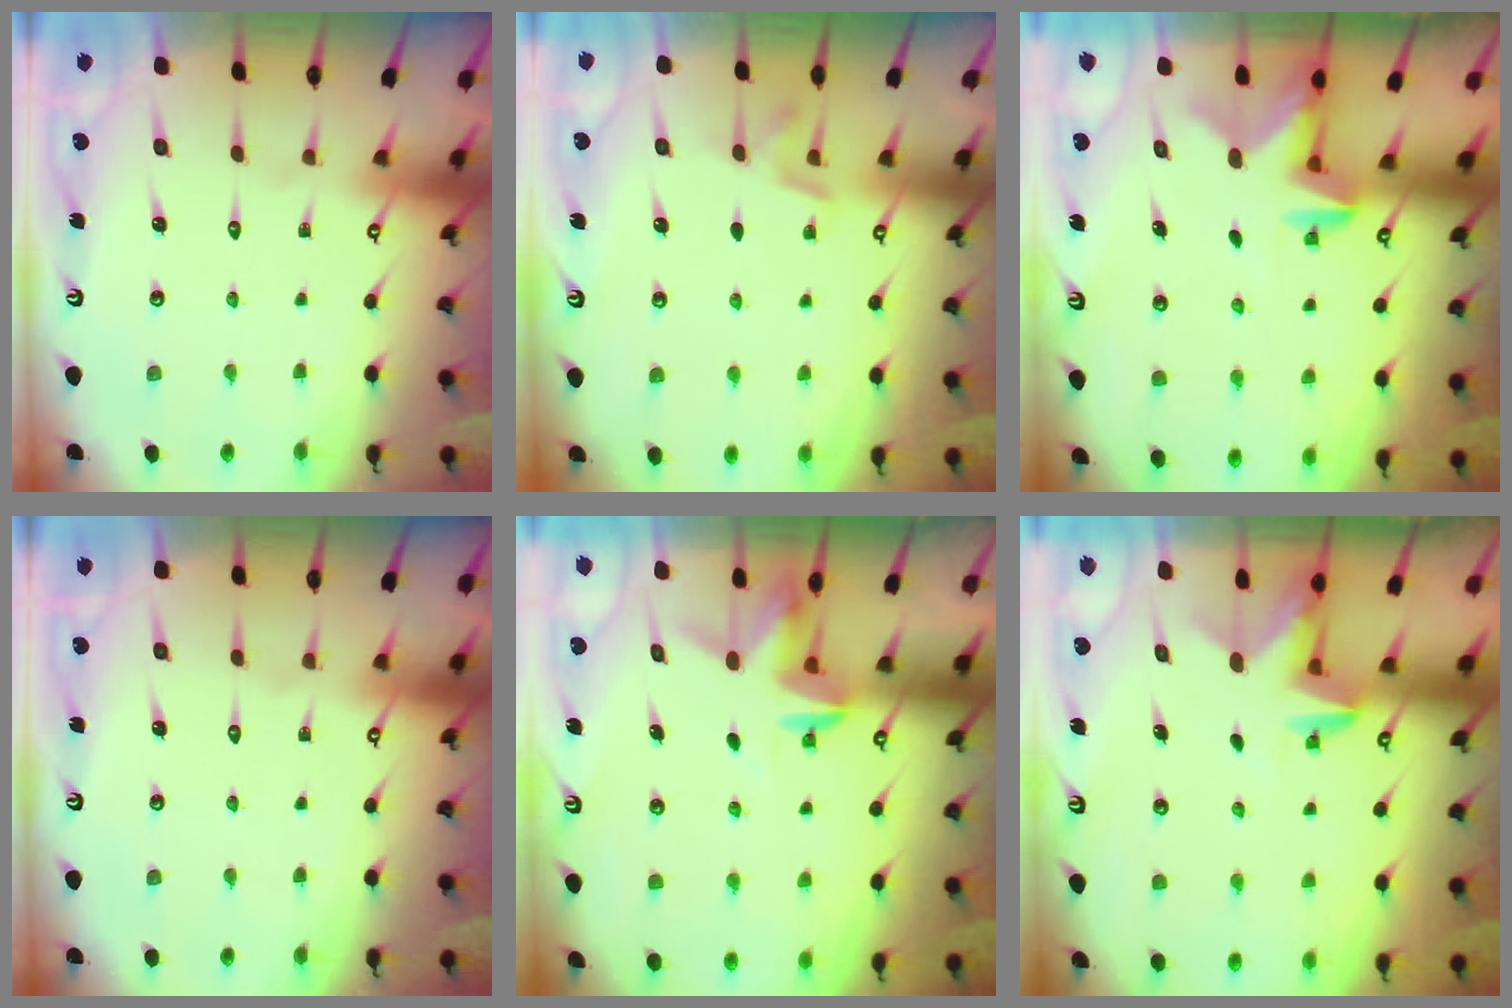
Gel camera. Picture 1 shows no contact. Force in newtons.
{"total": 3.9, "press": 3.7, "slide": 1.3}
{"total": 2.7, "press": 2.7, "slide": 0.5}
{"total": 0.0}
{"total": 3.6, "press": 3.5, "slide": 0.3}
{"total": 3.3, "press": 3.3, "slide": 0.1}